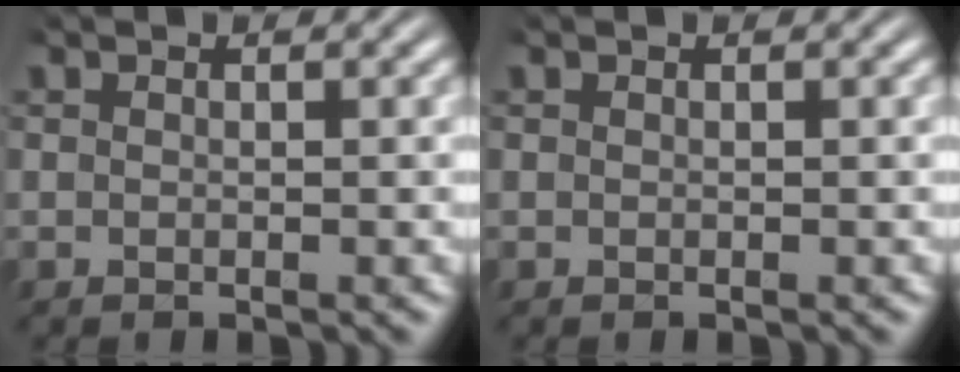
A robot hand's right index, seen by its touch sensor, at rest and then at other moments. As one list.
[{"total": 0.0}]